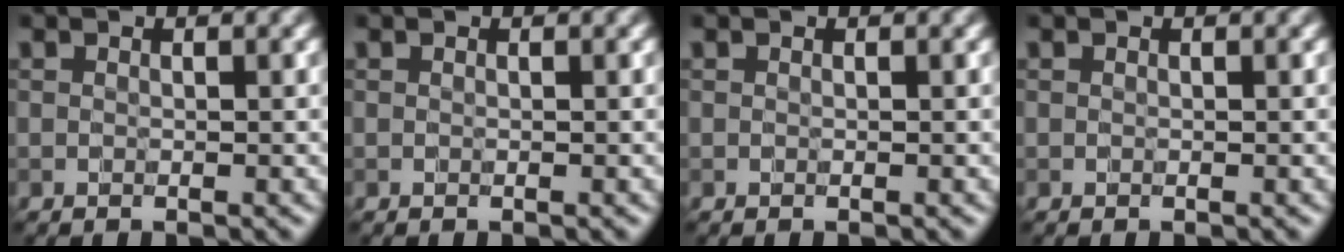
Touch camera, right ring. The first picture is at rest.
{"total": 0.0}
{"total": 0.0}
{"total": 0.0}